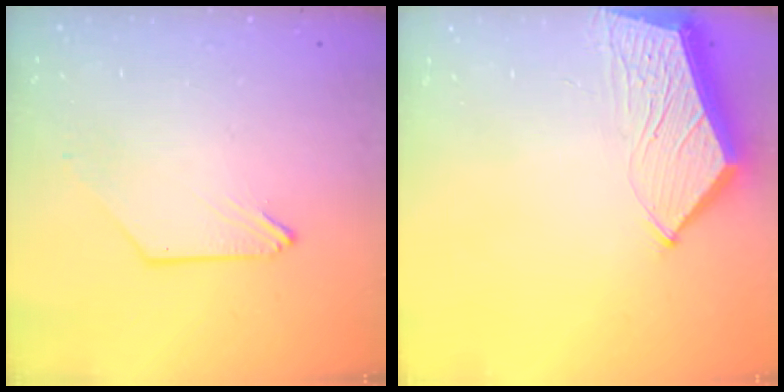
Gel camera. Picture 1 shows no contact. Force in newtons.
{"total": 7.1, "press": 7.0, "slide": 0.8}